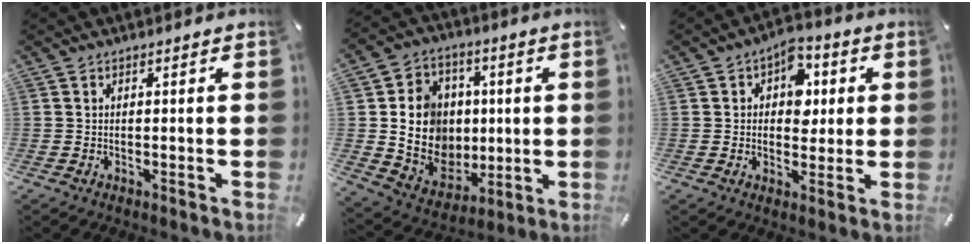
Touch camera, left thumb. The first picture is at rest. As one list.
[{"total": 14.0, "force": [1.5, 12.9, 5.3], "torque": [-0.098, -0.002, 0.044]}, {"total": 8.5, "force": [1.6, 6.6, 5.1], "torque": [-0.054, 0.000, 0.023]}]